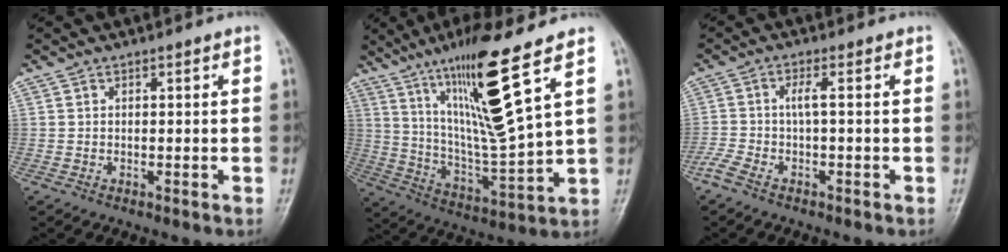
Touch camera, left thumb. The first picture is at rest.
{"total": 18.4, "force": [9.8, 1.1, 15.5], "torque": [-0.274, -0.063, 0.183]}
{"total": 4.3, "force": [-1.7, 0.3, 3.9], "torque": [-0.109, 0.014, -0.032]}